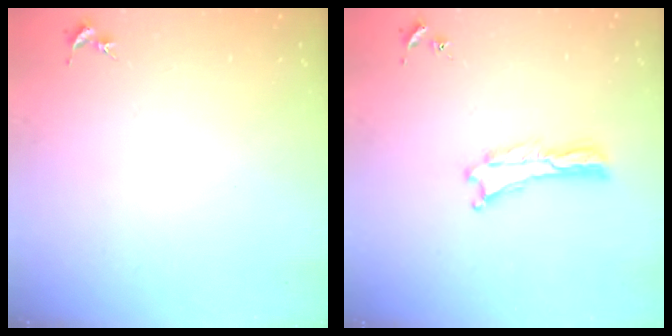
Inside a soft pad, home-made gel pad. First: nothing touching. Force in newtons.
{"total": 0.0}